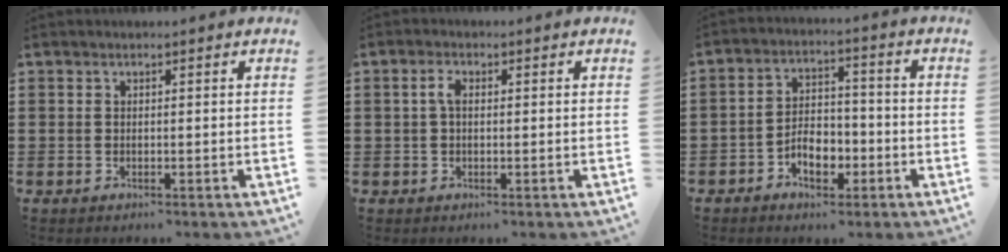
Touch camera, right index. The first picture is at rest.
{"total": 2.4, "force": [0.2, 1.1, 2.1], "torque": [-0.049, 0.004, -0.001]}
{"total": 6.2, "force": [-2.8, 3.8, 4.2], "torque": [-0.064, 0.005, -0.055]}